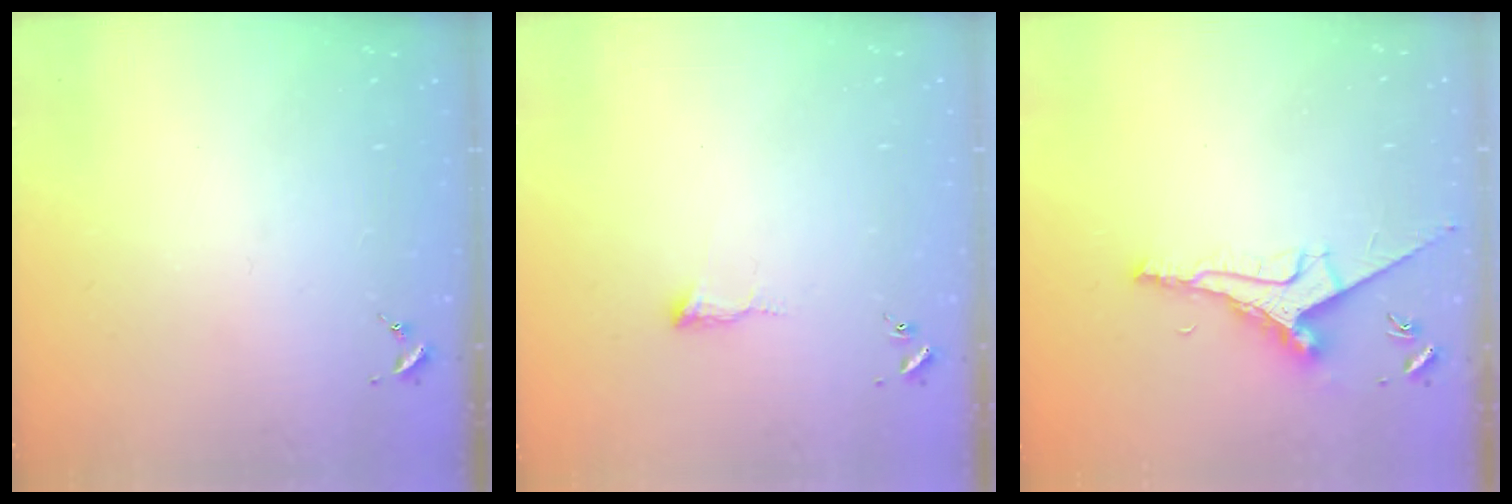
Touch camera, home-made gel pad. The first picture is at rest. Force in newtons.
{"total": 7.5, "press": 7.5, "slide": 0.7}
{"total": 9.5, "press": 9.4, "slide": 0.9}